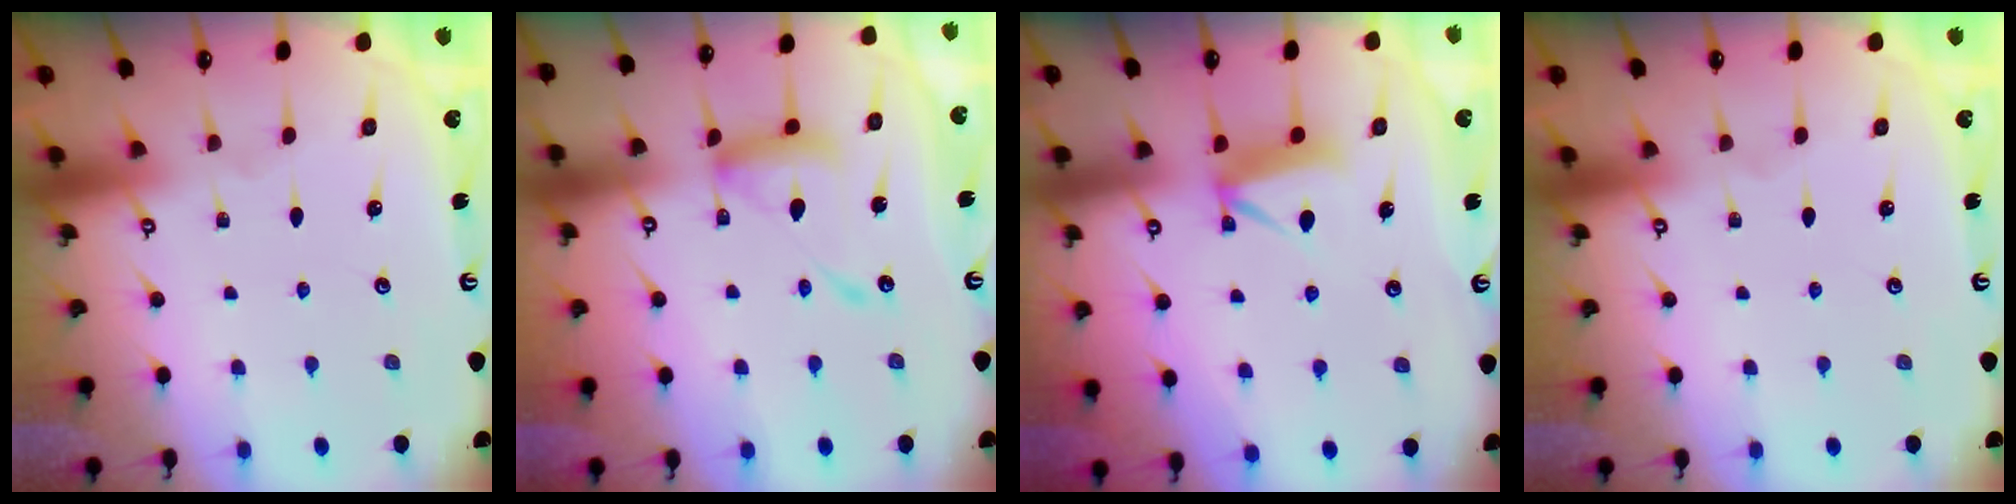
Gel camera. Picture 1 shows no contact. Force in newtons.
{"total": 13.3, "press": 13.3, "slide": 1.1}
{"total": 7.6, "press": 7.5, "slide": 0.9}
{"total": 0.0}